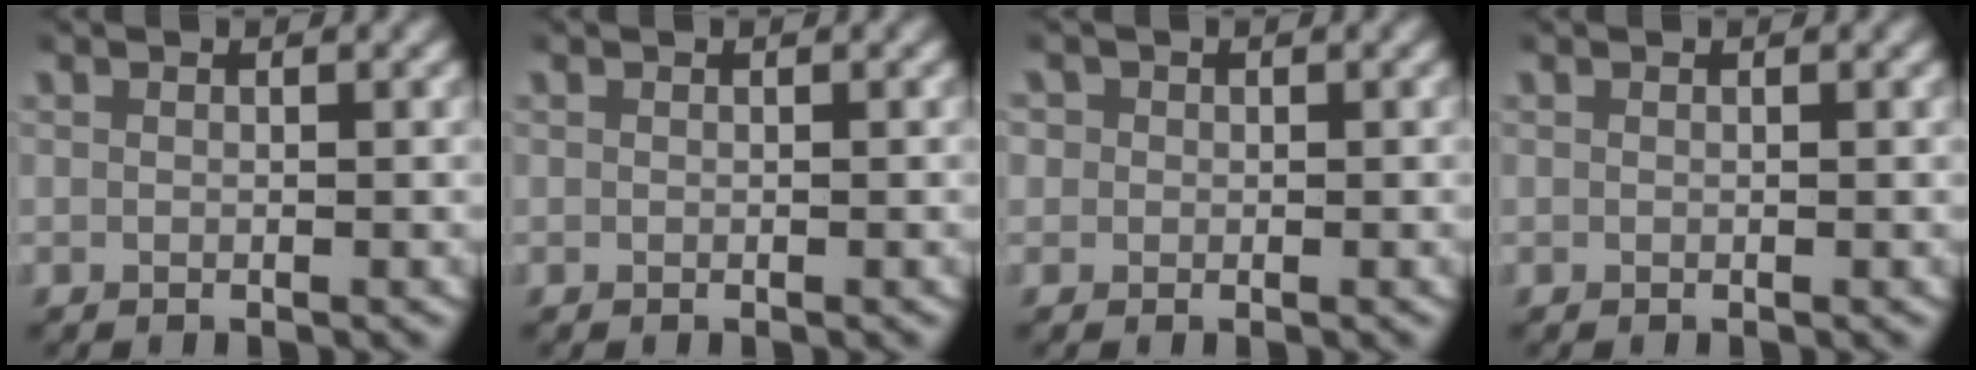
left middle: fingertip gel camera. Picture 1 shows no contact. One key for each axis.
{"total": 0.0}
{"total": 2.2, "fx": 0.6, "fy": 2.0, "fz": 0.5, "tx": -0.015, "ty": 0.002, "tz": 0.004}
{"total": 0.0}